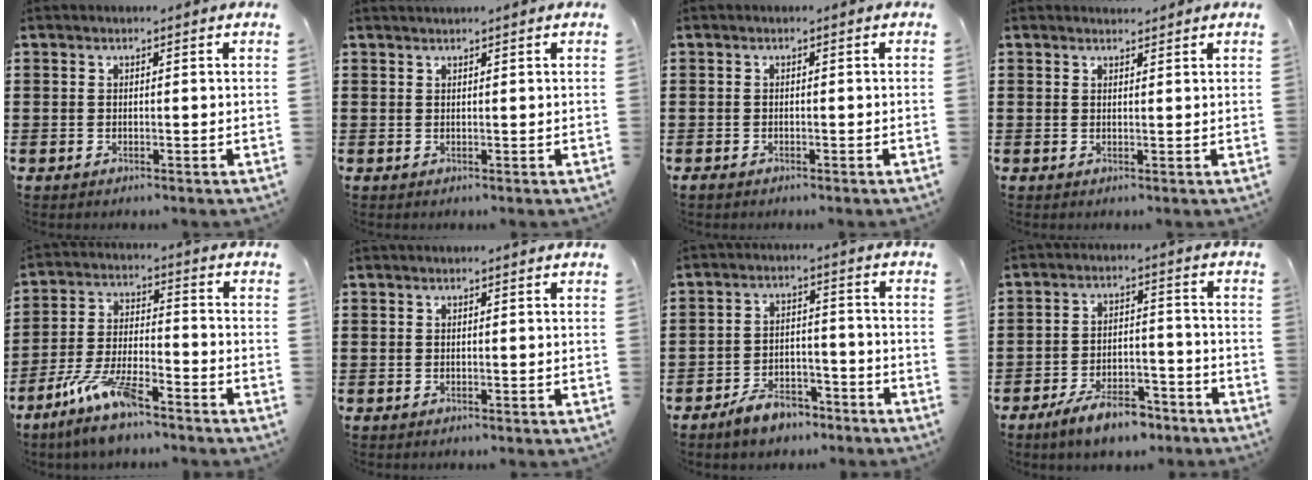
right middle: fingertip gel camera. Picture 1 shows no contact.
{"total": 0.6, "force": [0.6, -0.2, 0.0], "torque": [-0.003, -0.004, 0.013]}
{"total": 0.7, "force": [-0.6, 0.3, 0.2], "torque": [-0.007, -0.004, -0.012]}
{"total": 1.3, "force": [1.3, 0.1, 0.0], "torque": [0.004, -0.005, 0.024]}
{"total": 9.5, "force": [-7.2, 1.8, 6.0], "torque": [-0.137, -0.004, -0.141]}
{"total": 0.0}
{"total": 5.2, "force": [-4.7, 1.7, 1.4], "torque": [-0.022, 0.014, -0.090]}
{"total": 7.3, "force": [-6.0, 1.9, 3.6], "torque": [-0.073, 0.003, -0.112]}